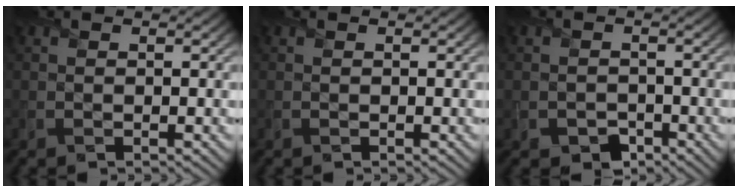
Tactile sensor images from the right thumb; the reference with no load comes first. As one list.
[{"total": 0.0}, {"total": 2.6, "force": [-1.5, 2.0, 0.8], "torque": [-0.013, -0.011, -0.028]}]